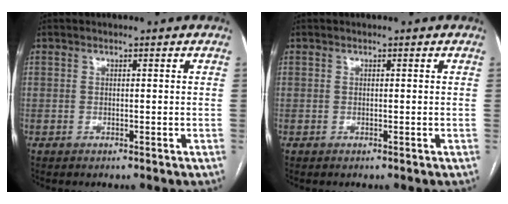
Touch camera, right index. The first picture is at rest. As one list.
[{"total": 0.0}]